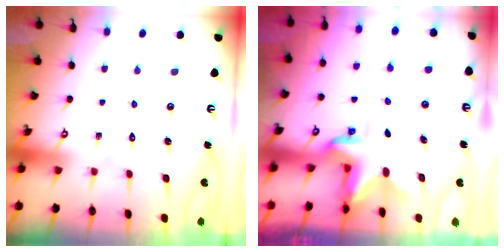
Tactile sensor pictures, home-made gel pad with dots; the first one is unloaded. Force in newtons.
{"total": 3.0, "press": 3.0, "slide": 0.3}